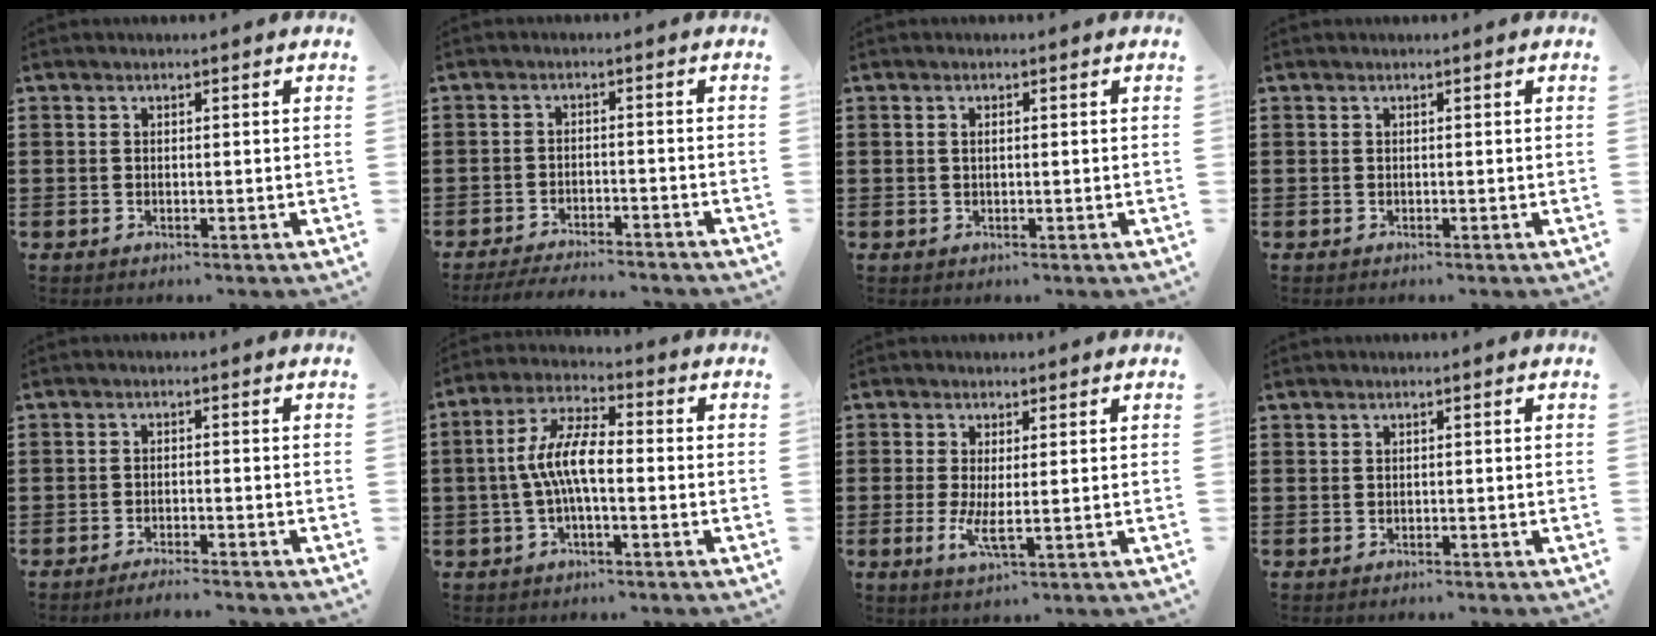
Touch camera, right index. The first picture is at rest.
{"total": 3.6, "force": [-3.5, 0.1, 0.7], "torque": [-0.020, -0.004, -0.073]}
{"total": 0.9, "force": [0.1, 0.4, 0.8], "torque": [-0.018, 0.001, 0.002]}
{"total": 0.0}
{"total": 1.9, "force": [-1.8, -0.2, 0.5], "torque": [-0.009, 0.002, -0.035]}
{"total": 7.8, "force": [-1.0, 2.7, 7.3], "torque": [-0.162, -0.004, -0.026]}
{"total": 3.9, "force": [-0.1, 0.6, 3.9], "torque": [-0.080, -0.009, -0.002]}
{"total": 0.0}